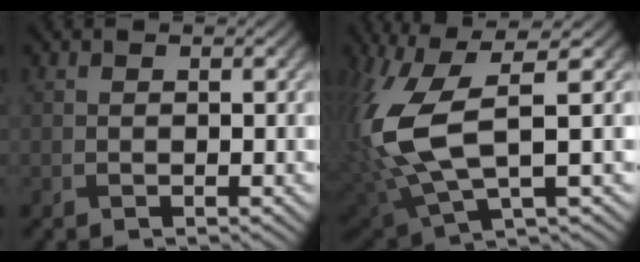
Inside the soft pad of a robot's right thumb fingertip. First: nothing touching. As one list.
[{"total": 12.7, "force": [1.5, 5.0, 11.6], "torque": [-0.297, -0.006, 0.037]}]